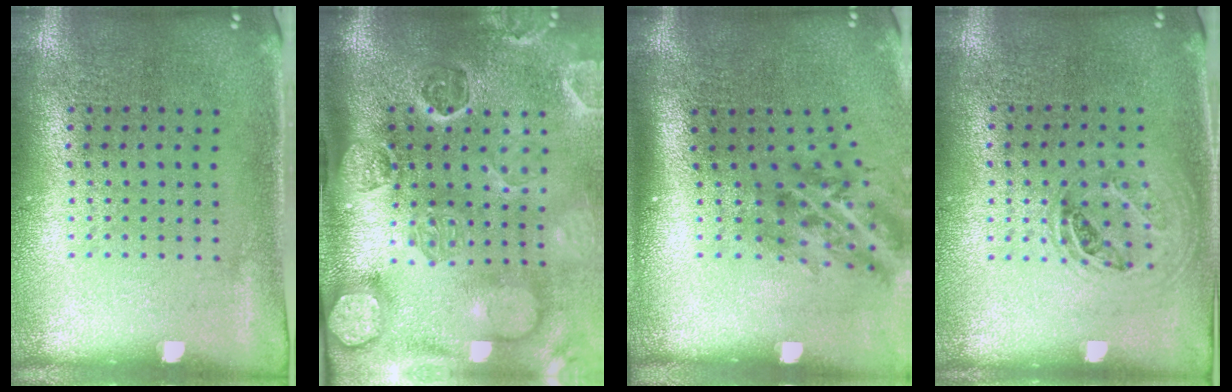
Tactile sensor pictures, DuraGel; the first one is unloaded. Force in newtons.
{"total": 4.5, "press": 3.4, "slide": 2.9}
{"total": 1.9, "press": 1.1, "slide": 1.5}
{"total": 1.1, "press": 0.9, "slide": 0.6}